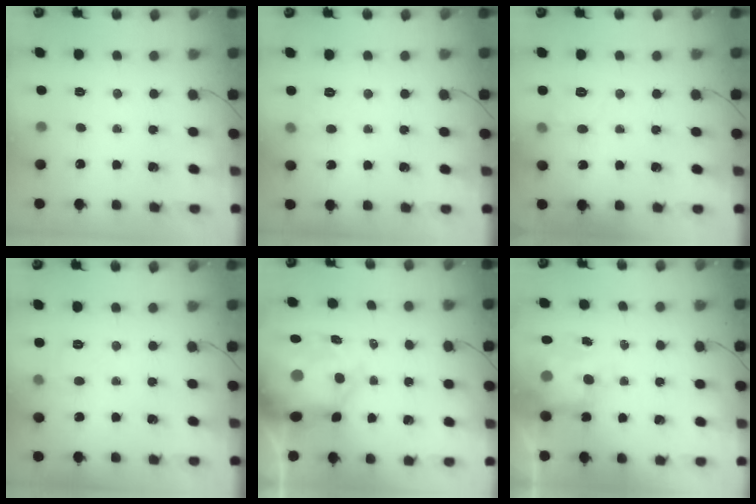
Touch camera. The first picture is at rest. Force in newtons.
{"total": 4.8, "press": 4.5, "slide": 1.4}
{"total": 6.2, "press": 6.0, "slide": 1.6}
{"total": 6.4, "press": 6.2, "slide": 1.4}
{"total": 12.9, "press": 12.4, "slide": 3.7}
{"total": 7.7, "press": 7.6, "slide": 0.8}